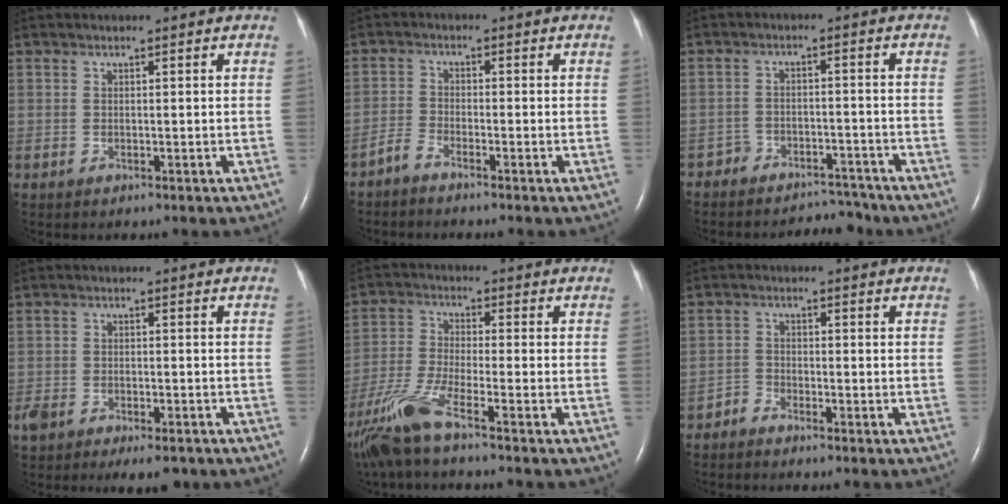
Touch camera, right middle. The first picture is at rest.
{"total": 2.2, "force": [-2.1, 0.1, 0.7], "torque": [-0.023, -0.005, -0.046]}
{"total": 6.0, "force": [-5.5, 2.2, -0.6], "torque": [0.020, 0.018, -0.085]}
{"total": 8.5, "force": [-6.2, 3.4, 4.7], "torque": [-0.081, -0.004, -0.093]}
{"total": 8.9, "force": [-6.5, -0.1, 6.1], "torque": [-0.141, -0.030, -0.130]}
{"total": 1.7, "force": [-1.7, 0.5, 0.0], "torque": [0.000, -0.001, -0.033]}